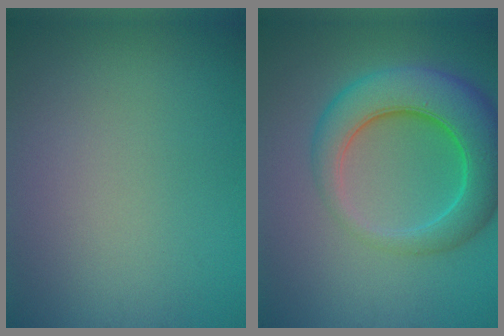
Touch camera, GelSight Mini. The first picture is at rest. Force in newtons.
{"total": 8.0, "press": 8.0, "slide": 0.3}